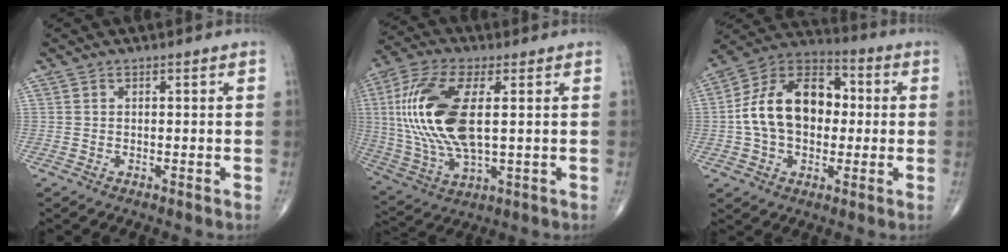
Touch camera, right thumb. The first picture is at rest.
{"total": 19.0, "force": [2.5, 8.0, 17.0], "torque": [-0.376, -0.007, 0.050]}
{"total": 17.6, "force": [0.4, 12.0, 13.0], "torque": [-0.197, 0.033, -0.003]}